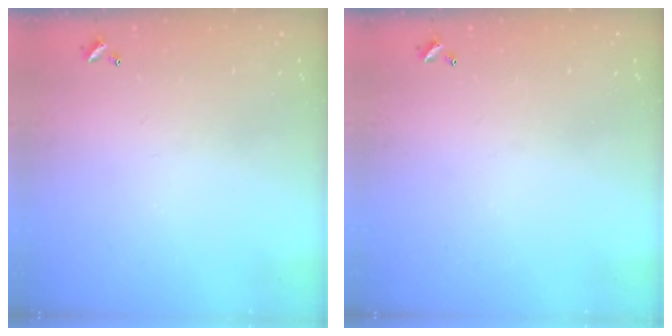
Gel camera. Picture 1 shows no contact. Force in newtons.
{"total": 0.0}